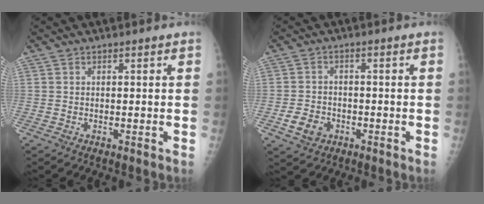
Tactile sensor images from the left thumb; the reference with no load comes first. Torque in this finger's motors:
{"motor_torque": [-0.41, 0.53, 0.12, 0.03, 0.00]}